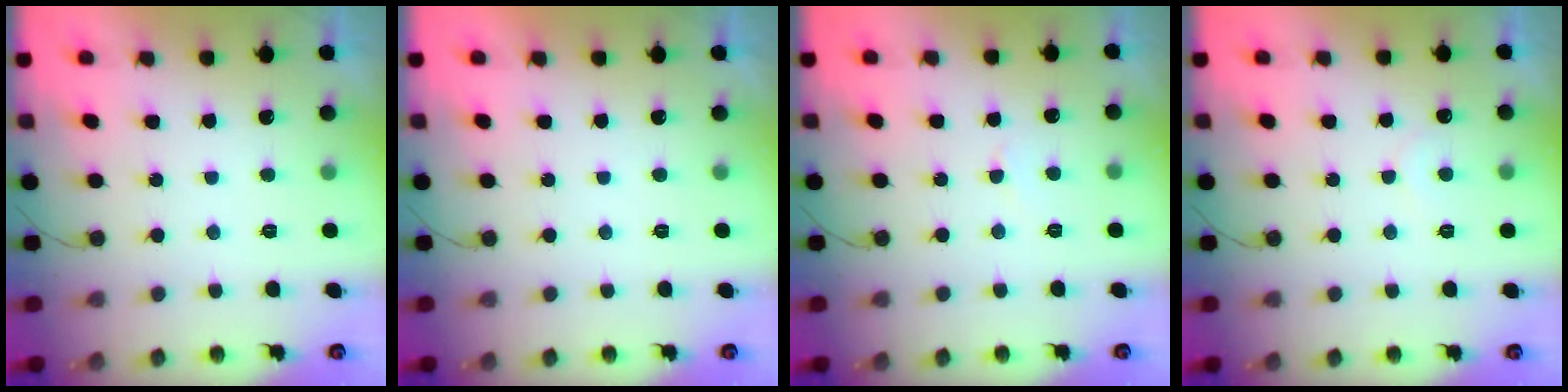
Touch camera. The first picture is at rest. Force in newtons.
{"total": 1.7, "press": 1.7, "slide": 0.1}
{"total": 3.0, "press": 3.0, "slide": 0.4}
{"total": 4.0, "press": 4.0, "slide": 0.3}